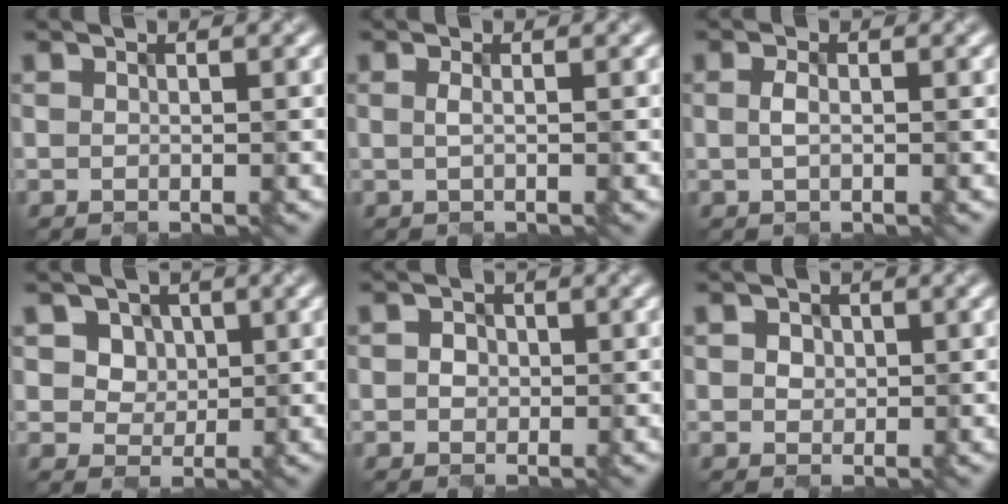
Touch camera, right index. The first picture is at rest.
{"total": 0.7, "force": [-0.1, 0.2, 0.6], "torque": [-0.011, -0.001, 0.001]}
{"total": 0.7, "force": [-0.2, 0.2, 0.7], "torque": [-0.019, 0.000, 0.002]}
{"total": 4.0, "force": [1.7, 3.3, 1.4], "torque": [-0.042, 0.004, 0.035]}
{"total": 1.2, "force": [-0.1, 1.2, 0.2], "torque": [-0.006, -0.002, 0.001]}
{"total": 1.6, "force": [0.6, 1.4, 0.5], "torque": [-0.009, 0.012, 0.006]}